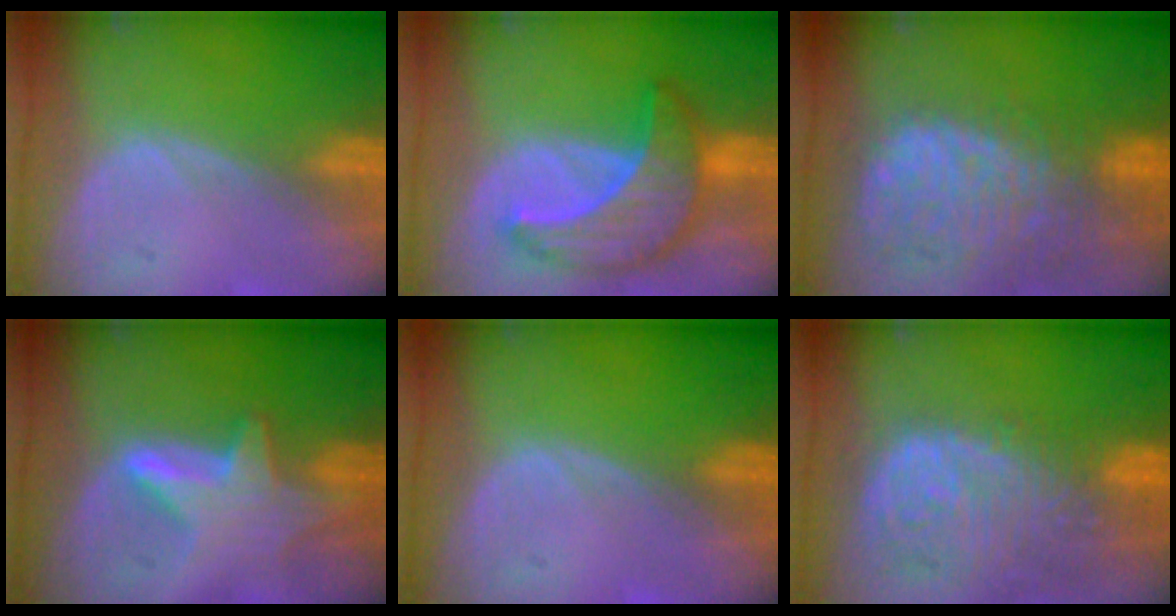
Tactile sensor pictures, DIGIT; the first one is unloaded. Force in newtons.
{"total": 9.7, "press": 9.7, "slide": 0.7}
{"total": 14.1, "press": 11.6, "slide": 8.1}
{"total": 6.9, "press": 6.4, "slide": 2.6}
{"total": 0.0}
{"total": 14.5, "press": 11.9, "slide": 8.2}